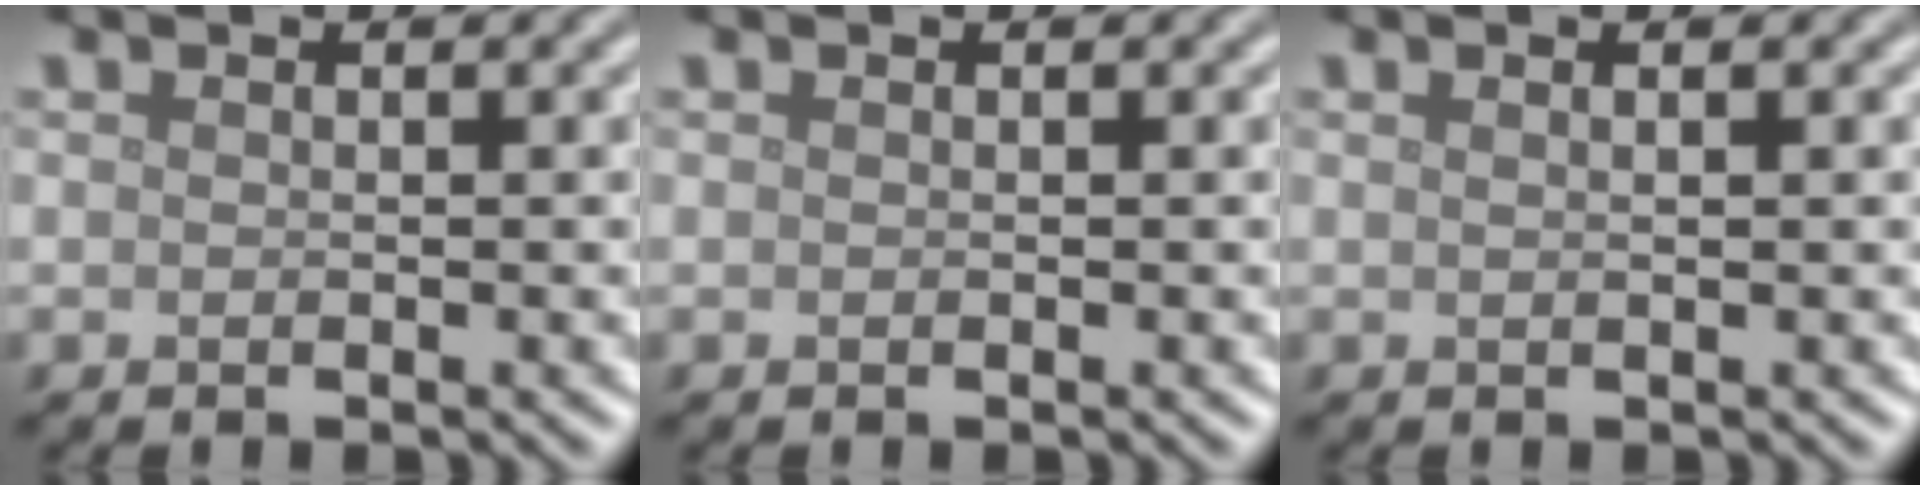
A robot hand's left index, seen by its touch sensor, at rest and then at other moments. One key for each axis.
{"total": 0.0}
{"total": 1.6, "fx": 0.8, "fy": 0.7, "fz": 1.2, "tx": -0.002, "ty": -0.003, "tz": -0.006}